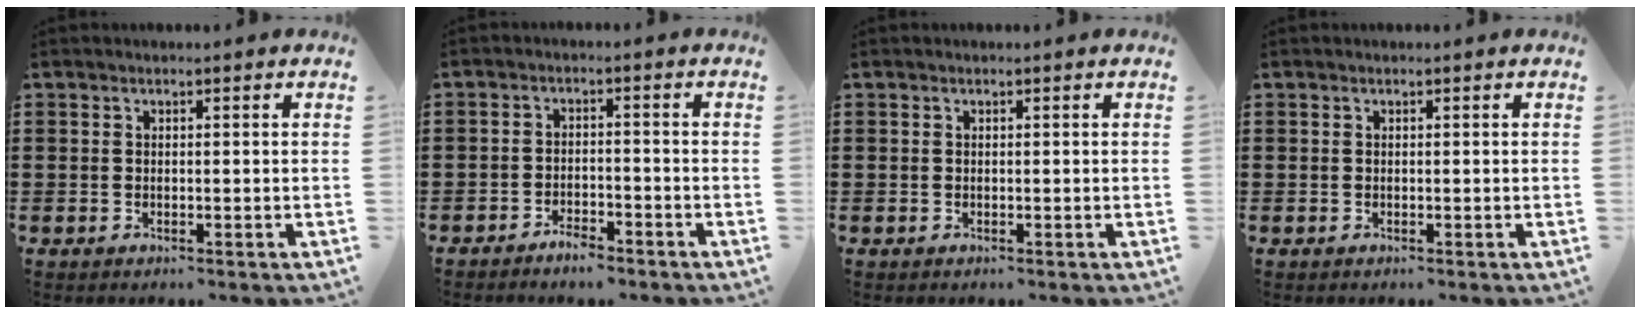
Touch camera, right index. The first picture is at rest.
{"total": 2.7, "force": [-2.6, 0.5, 0.6], "torque": [-0.016, 0.005, -0.053]}
{"total": 0.0}
{"total": 0.0}